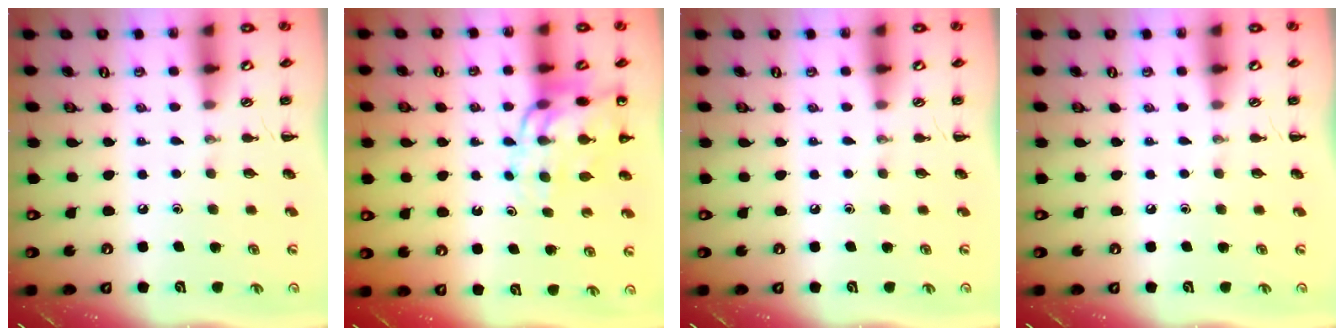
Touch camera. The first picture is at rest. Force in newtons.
{"total": 13.5, "press": 13.1, "slide": 3.0}
{"total": 0.0}
{"total": 0.0}